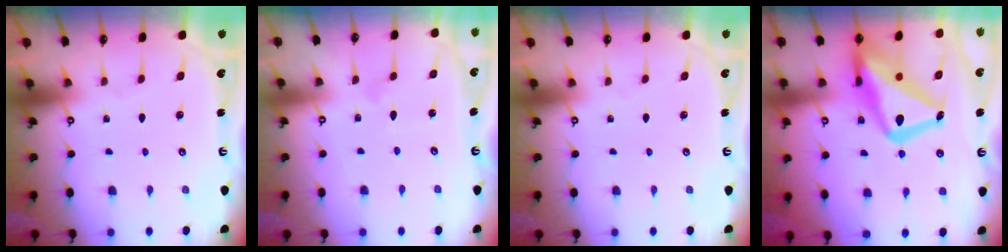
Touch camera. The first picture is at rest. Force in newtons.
{"total": 5.8, "press": 5.8, "slide": 0.5}
{"total": 0.0}
{"total": 20.9, "press": 20.8, "slide": 1.8}